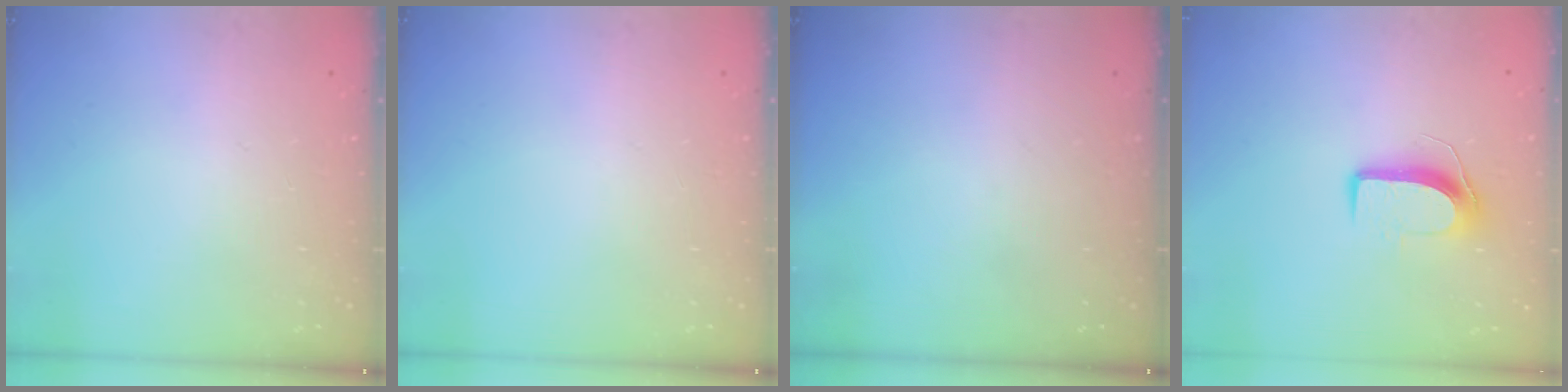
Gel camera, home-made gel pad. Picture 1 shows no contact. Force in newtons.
{"total": 0.0}
{"total": 0.0}
{"total": 8.9, "press": 8.9, "slide": 0.5}